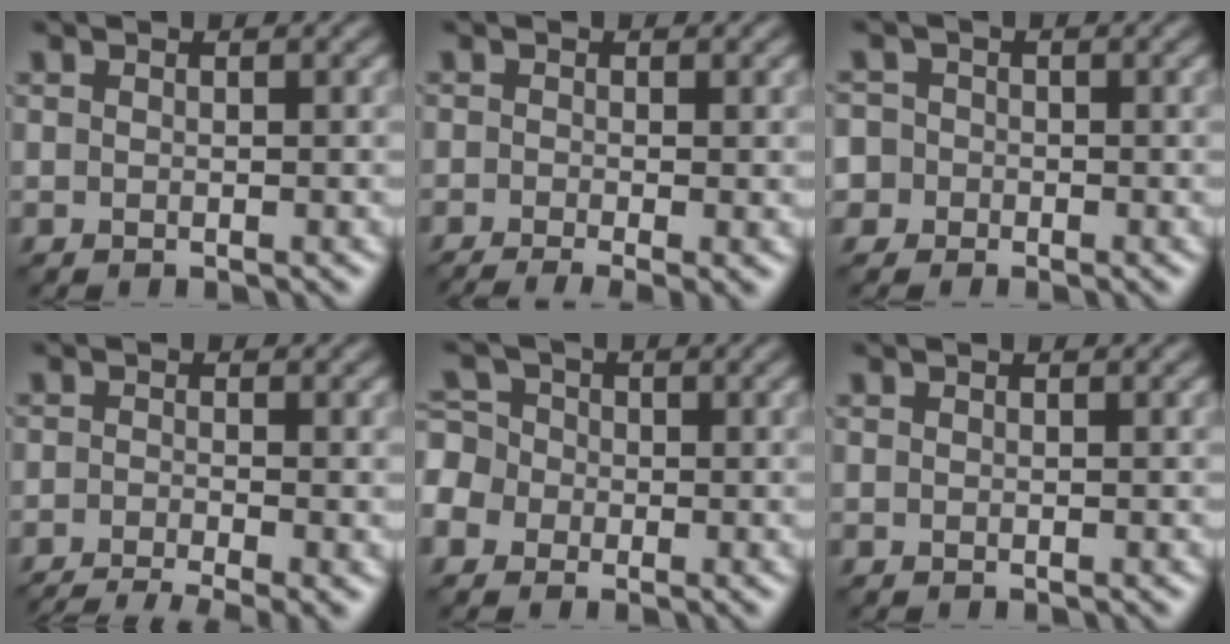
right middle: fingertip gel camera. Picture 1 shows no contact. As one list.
[{"total": 3.6, "force": [-1.8, 0.9, 3.0], "torque": [-0.042, -0.011, -0.030]}, {"total": 3.2, "force": [-1.0, 3.0, 0.5], "torque": [0.011, 0.013, -0.046]}, {"total": 5.3, "force": [-3.8, 1.0, 3.5], "torque": [-0.052, -0.011, -0.071]}, {"total": 5.2, "force": [-1.8, 4.6, 1.9], "torque": [-0.047, 0.019, -0.051]}, {"total": 0.0}]